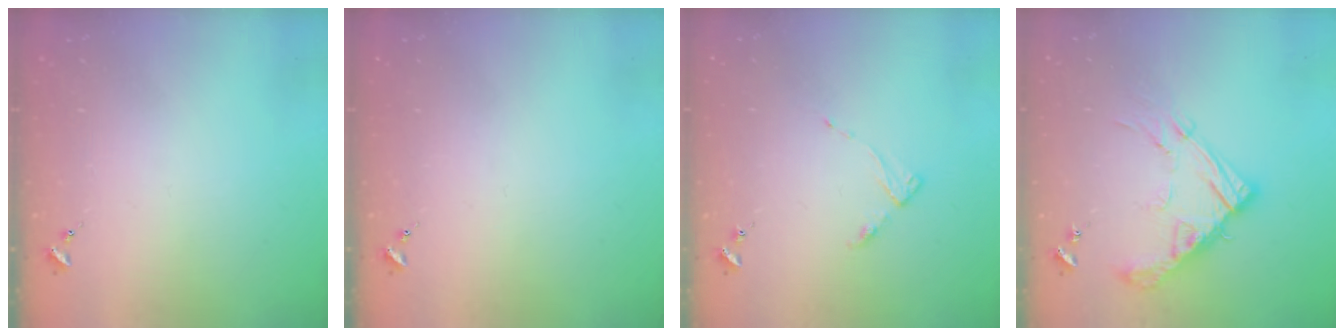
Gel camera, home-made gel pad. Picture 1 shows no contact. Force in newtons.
{"total": 0.0}
{"total": 5.0, "press": 4.9, "slide": 0.6}
{"total": 16.8, "press": 16.7, "slide": 1.7}